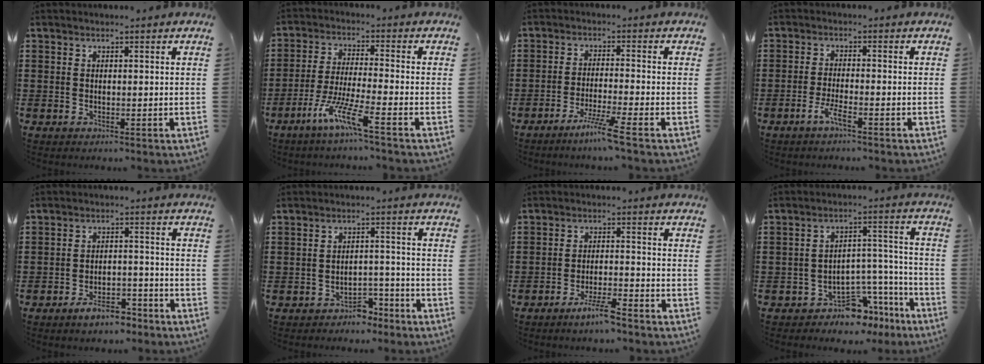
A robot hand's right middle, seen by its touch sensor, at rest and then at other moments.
{"total": 7.6, "force": [-5.1, 0.4, 5.6], "torque": [-0.116, -0.007, -0.098]}
{"total": 4.8, "force": [-3.8, -0.7, 2.8], "torque": [-0.053, -0.012, -0.071]}
{"total": 3.2, "force": [-2.2, 0.2, 2.4], "torque": [-0.055, -0.002, -0.044]}
{"total": 4.8, "force": [-4.2, 1.4, 1.9], "torque": [-0.036, 0.012, -0.082]}
{"total": 3.4, "force": [-3.2, 1.1, 0.5], "torque": [-0.013, 0.007, -0.067]}
{"total": 4.3, "force": [-3.4, 0.4, 2.6], "torque": [-0.049, 0.002, -0.062]}
{"total": 6.5, "force": [-5.8, 2.5, 1.3], "torque": [-0.022, 0.018, -0.109]}